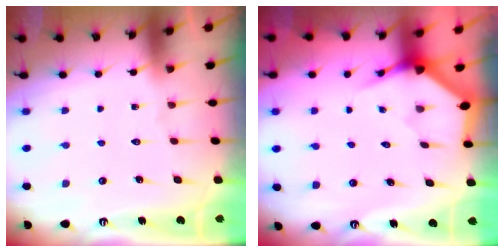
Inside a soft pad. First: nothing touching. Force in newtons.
{"total": 3.6, "press": 3.6, "slide": 0.1}